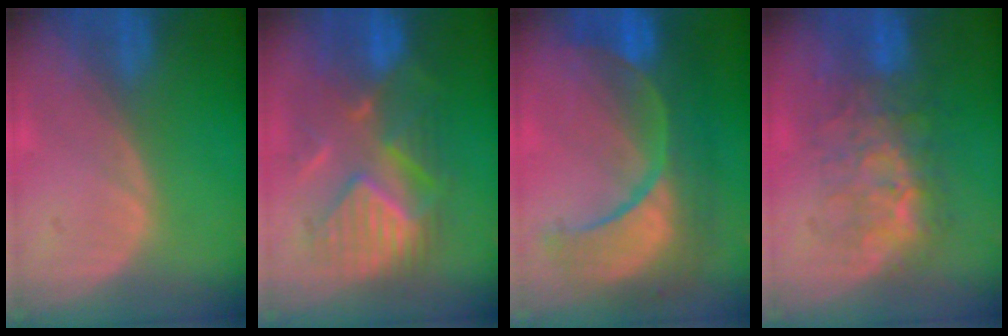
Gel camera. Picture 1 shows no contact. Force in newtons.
{"total": 9.6, "press": 9.3, "slide": 2.2}
{"total": 12.3, "press": 12.2, "slide": 1.4}
{"total": 8.2, "press": 8.0, "slide": 1.8}